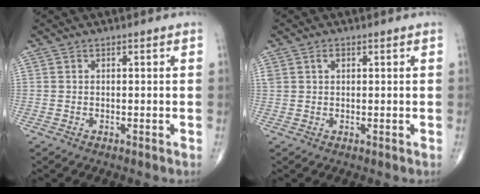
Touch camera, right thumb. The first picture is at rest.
{"total": 1.5, "force": [0.7, 1.0, 0.9], "torque": [-0.019, 0.006, 0.016]}